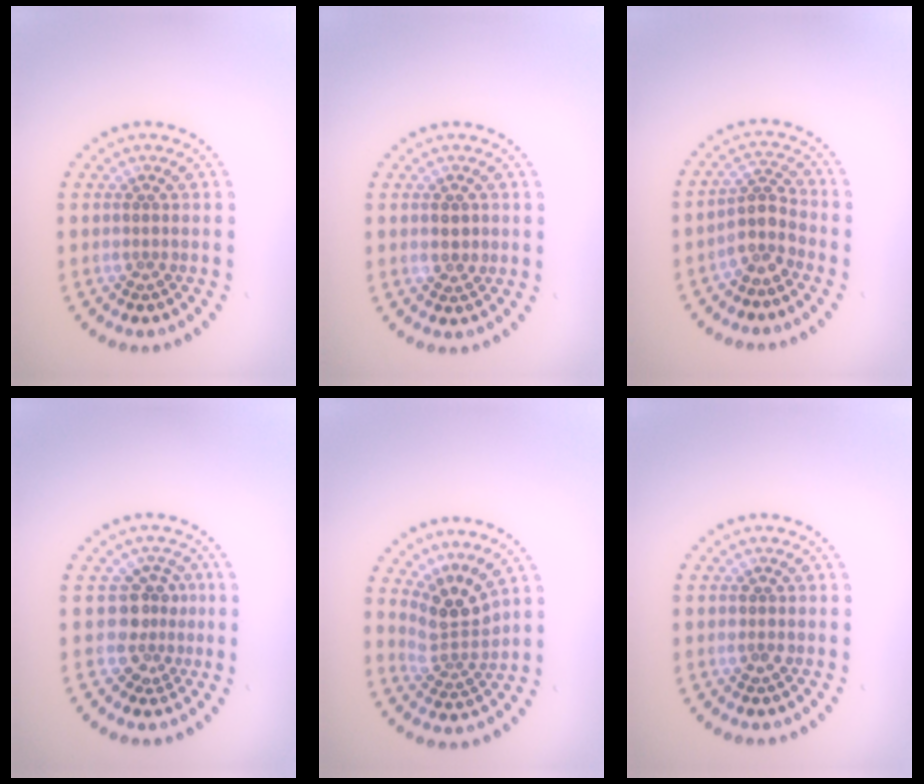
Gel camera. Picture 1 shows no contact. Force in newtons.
{"total": 1.3, "press": 1.2, "slide": 0.2}
{"total": 2.7, "press": 2.0, "slide": 1.8}
{"total": 2.8, "press": 2.1, "slide": 1.8}
{"total": 3.6, "press": 2.5, "slide": 2.6}
{"total": 0.9, "press": 0.9, "slide": 0.2}